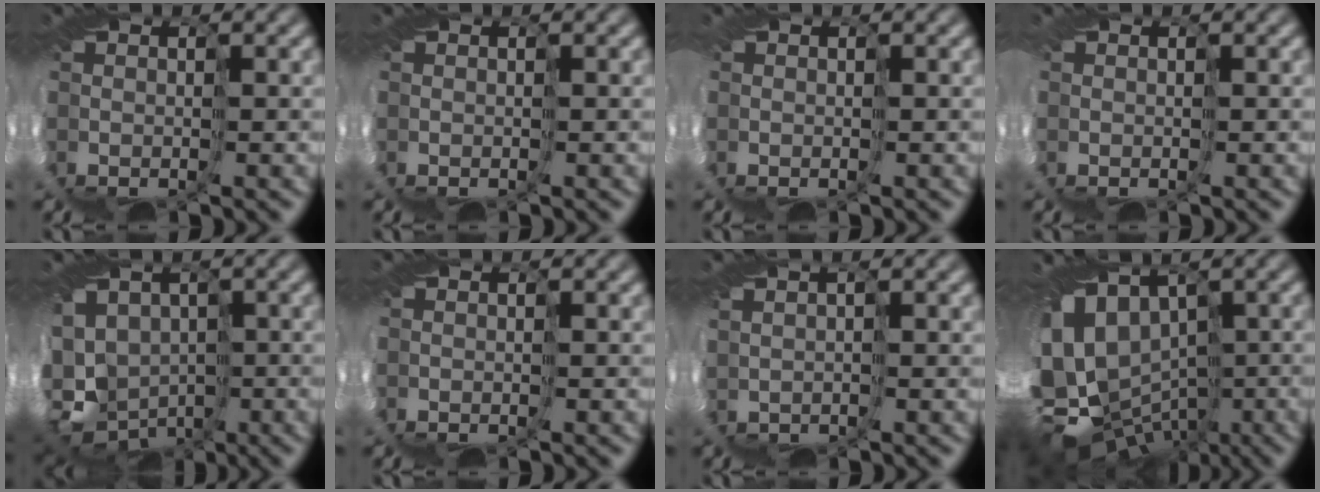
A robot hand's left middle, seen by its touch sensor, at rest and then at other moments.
{"total": 0.0}
{"total": 0.6, "force": [0.0, 0.5, 0.4], "torque": [-0.004, 0.002, 0.000]}
{"total": 1.0, "force": [-0.2, 0.8, 0.6], "torque": [-0.007, 0.003, -0.004]}
{"total": 6.9, "force": [-0.1, 6.7, 1.7], "torque": [-0.082, -0.012, -0.007]}
{"total": 0.0}
{"total": 2.1, "force": [0.9, -1.3, -1.4], "torque": [0.026, 0.005, 0.020]}
{"total": 7.3, "force": [-1.8, 6.6, 2.8], "torque": [-0.091, -0.021, 0.010]}